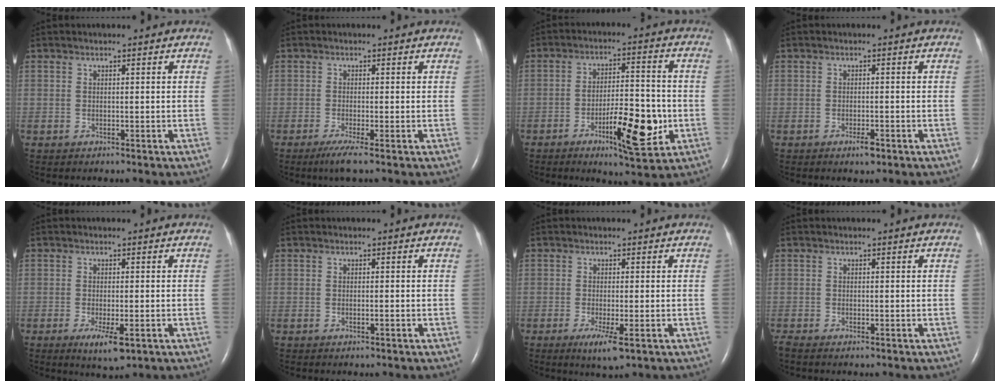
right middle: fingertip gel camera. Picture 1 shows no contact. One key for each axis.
{"total": 3.0, "fx": -1.8, "fy": -0.2, "fz": 2.4, "tx": -0.051, "ty": -0.013, "tz": -0.037}
{"total": 10.8, "fx": -3.8, "fy": 2.6, "fz": 9.8, "tx": -0.158, "ty": -0.001, "tz": -0.057}
{"total": 1.8, "fx": -1.1, "fy": 0.4, "fz": 1.3, "tx": -0.026, "ty": -0.002, "tz": -0.015}
{"total": 4.2, "fx": -1.9, "fy": 0.9, "fz": 3.6, "tx": -0.065, "ty": -0.009, "tz": -0.025}
{"total": 0.6, "fx": -0.3, "fy": 0.0, "fz": 0.5, "tx": -0.014, "ty": -0.001, "tz": -0.003}
{"total": 3.8, "fx": -1.7, "fy": 0.4, "fz": 3.4, "tx": -0.059, "ty": -0.011, "tz": -0.028}
{"total": 0.8, "fx": -0.7, "fy": 0.0, "fz": 0.4, "tx": -0.015, "ty": -0.005, "tz": -0.015}